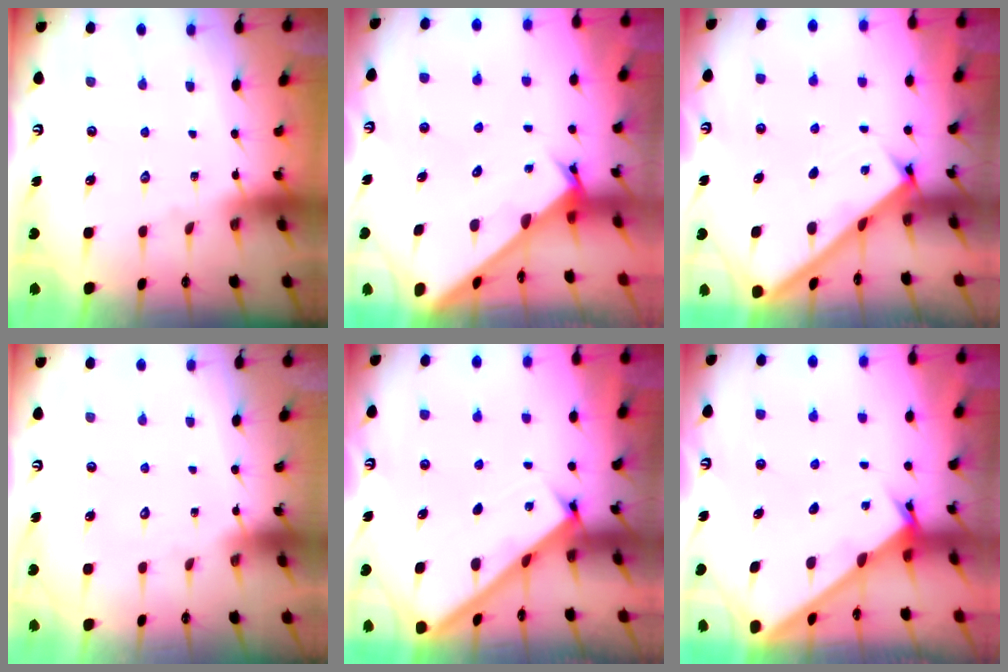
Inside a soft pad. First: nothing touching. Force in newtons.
{"total": 2.6, "press": 2.6, "slide": 0.3}
{"total": 2.7, "press": 2.7, "slide": 0.4}
{"total": 1.6, "press": 1.5, "slide": 0.1}
{"total": 2.6, "press": 2.5, "slide": 0.3}
{"total": 2.0, "press": 2.0, "slide": 0.1}